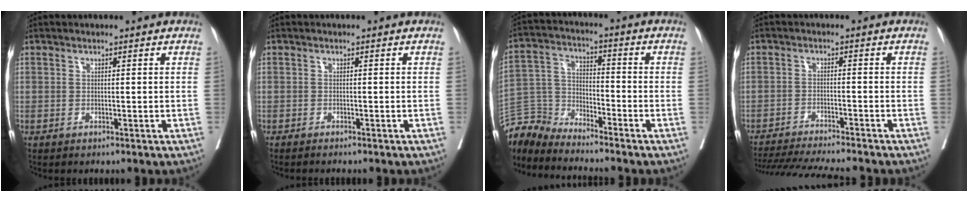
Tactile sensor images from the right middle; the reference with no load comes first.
{"total": 1.9, "force": [-1.7, 0.0, 0.9], "torque": [-0.013, 0.000, -0.022]}
{"total": 7.5, "force": [-7.5, 0.0, -0.6], "torque": [0.007, 0.017, -0.151]}
{"total": 14.1, "force": [-12.9, 0.2, 5.8], "torque": [-0.093, -0.024, -0.192]}